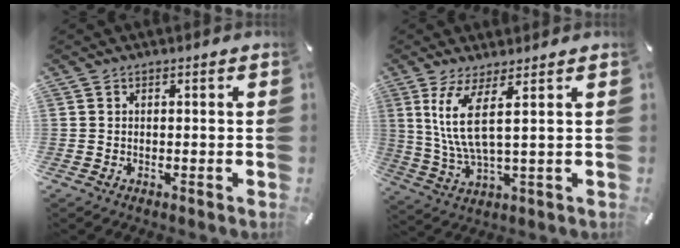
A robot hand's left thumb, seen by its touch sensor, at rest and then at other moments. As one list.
[{"total": 9.5, "force": [3.3, 2.2, 8.7], "torque": [-0.189, -0.008, 0.056]}]